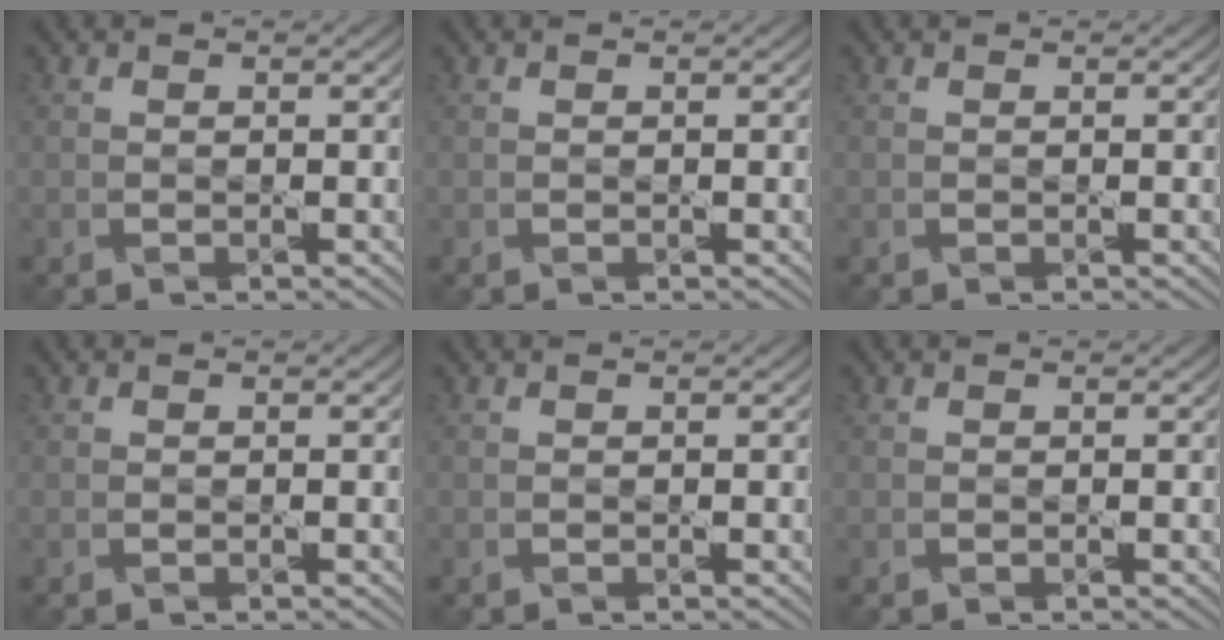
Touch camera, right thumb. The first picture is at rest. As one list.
[{"total": 0.0}, {"total": 0.0}, {"total": 0.0}, {"total": 0.0}, {"total": 0.0}]